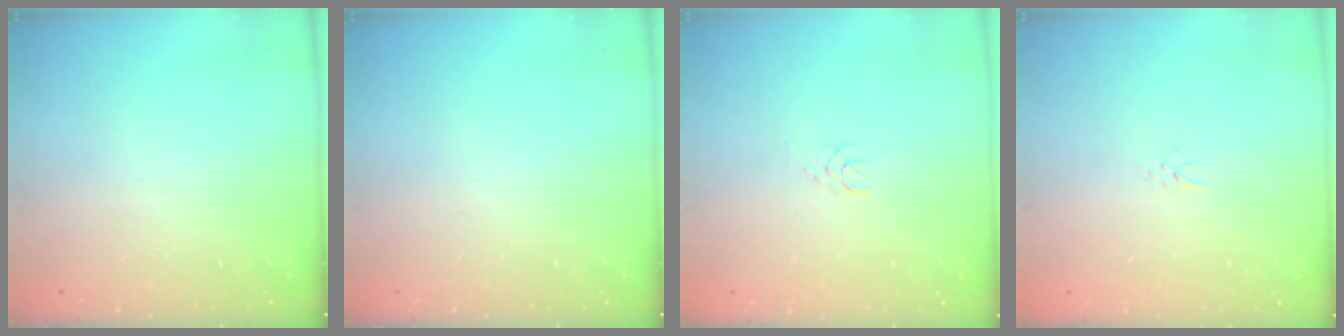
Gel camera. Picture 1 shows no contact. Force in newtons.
{"total": 0.0}
{"total": 2.4, "press": 2.4, "slide": 0.3}
{"total": 1.9, "press": 1.9, "slide": 0.3}